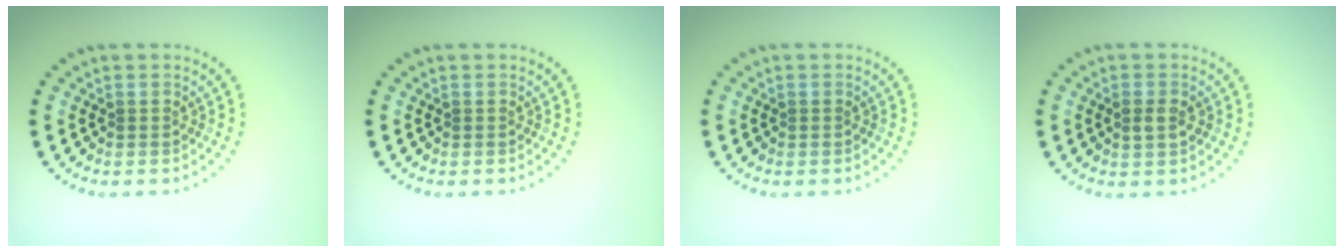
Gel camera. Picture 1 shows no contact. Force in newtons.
{"total": 0.0}
{"total": 0.0}
{"total": 1.5, "press": 1.5, "slide": 0.1}